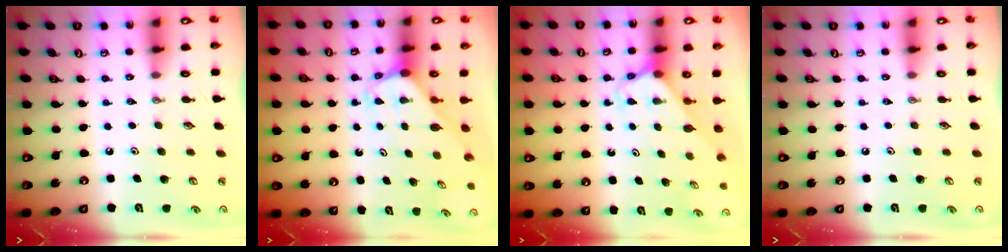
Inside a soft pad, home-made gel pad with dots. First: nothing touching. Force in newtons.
{"total": 1.8, "press": 1.8, "slide": 0.1}
{"total": 2.5, "press": 2.5, "slide": 0.3}
{"total": 0.0}